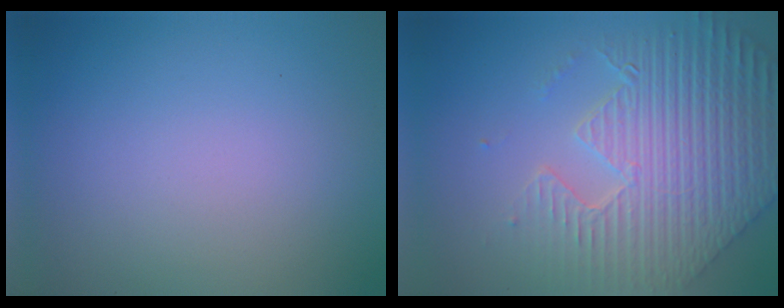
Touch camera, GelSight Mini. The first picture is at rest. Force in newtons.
{"total": 9.5, "press": 6.5, "slide": 6.8}